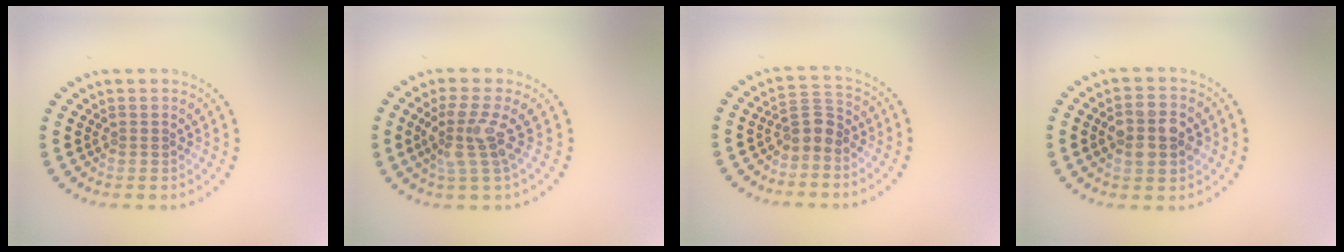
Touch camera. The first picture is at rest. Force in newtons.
{"total": 3.3, "press": 2.5, "slide": 2.1}
{"total": 2.3, "press": 1.9, "slide": 1.3}
{"total": 4.0, "press": 4.0, "slide": 0.2}